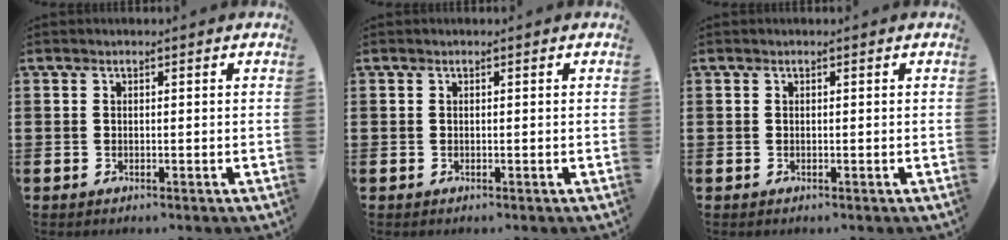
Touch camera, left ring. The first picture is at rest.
{"total": 0.0}
{"total": 0.0}